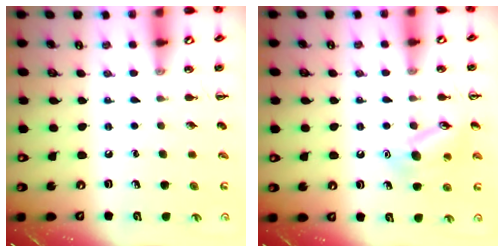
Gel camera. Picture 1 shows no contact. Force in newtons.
{"total": 12.2, "press": 12.1, "slide": 1.9}